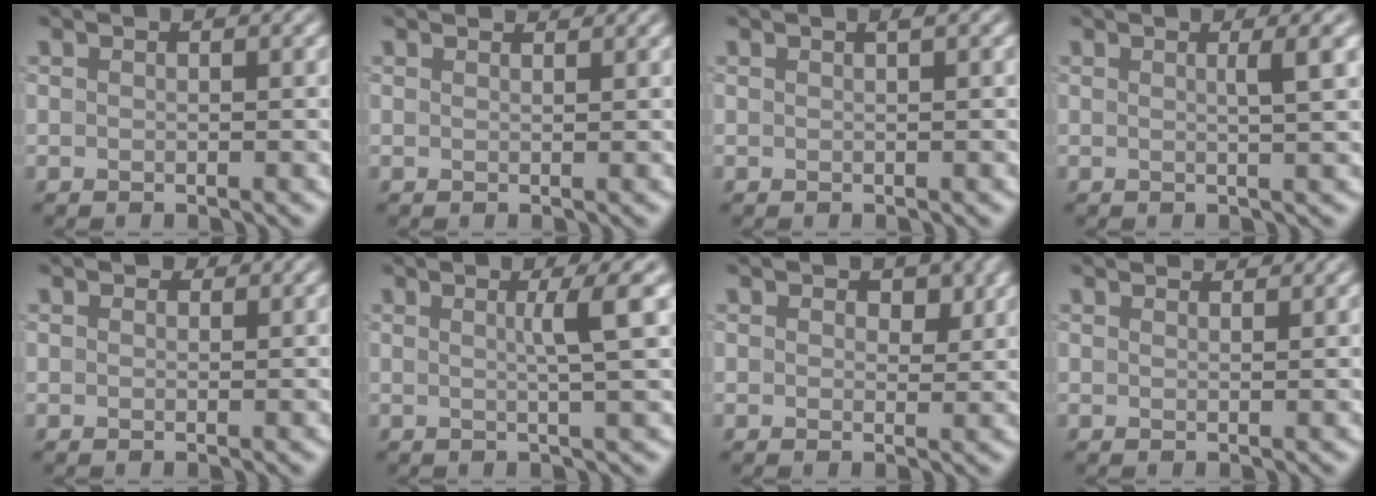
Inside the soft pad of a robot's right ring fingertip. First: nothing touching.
{"total": 1.8, "force": [1.8, 0.2, 0.4], "torque": [-0.009, 0.001, 0.019]}
{"total": 0.9, "force": [0.5, 0.2, 0.8], "torque": [-0.005, 0.004, 0.007]}
{"total": 2.6, "force": [0.7, 0.6, 2.5], "torque": [-0.025, 0.006, 0.005]}
{"total": 0.9, "force": [0.7, 0.4, 0.2], "torque": [-0.004, -0.005, 0.007]}
{"total": 3.8, "force": [0.9, 0.4, 3.7], "torque": [-0.050, 0.005, 0.010]}
{"total": 1.6, "force": [0.8, 1.0, 1.0], "torque": [-0.013, -0.006, 0.011]}
{"total": 2.5, "force": [2.4, 0.3, 0.6], "torque": [-0.011, 0.005, 0.026]}